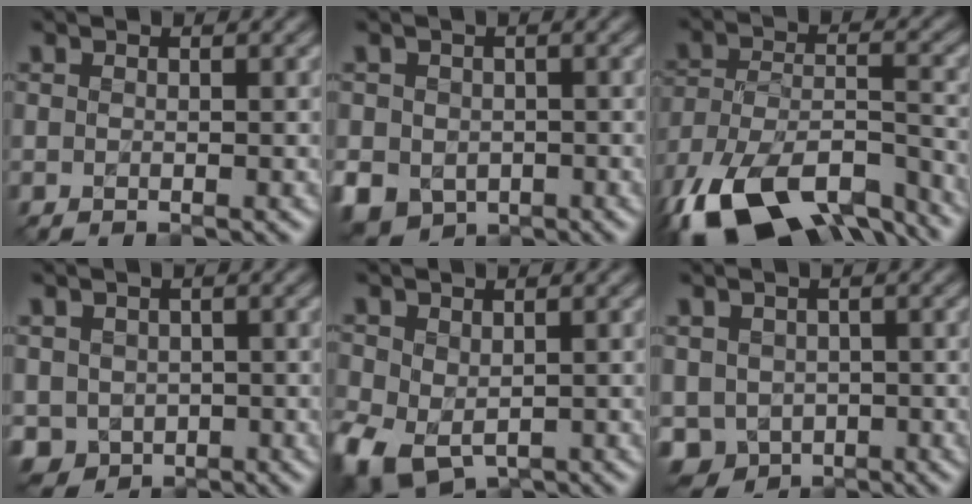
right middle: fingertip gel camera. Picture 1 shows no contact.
{"total": 5.7, "force": [-1.8, 4.8, 2.4], "torque": [-0.049, -0.018, -0.034]}
{"total": 17.6, "force": [-13.4, 7.6, 8.6], "torque": [-0.198, -0.041, -0.185]}
{"total": 3.1, "force": [-0.4, 2.8, 1.1], "torque": [-0.028, -0.005, -0.009]}
{"total": 6.0, "force": [-1.9, 4.2, 3.8], "torque": [-0.095, -0.021, -0.030]}
{"total": 4.4, "force": [-1.0, 3.8, 2.0], "torque": [-0.046, -0.011, -0.019]}